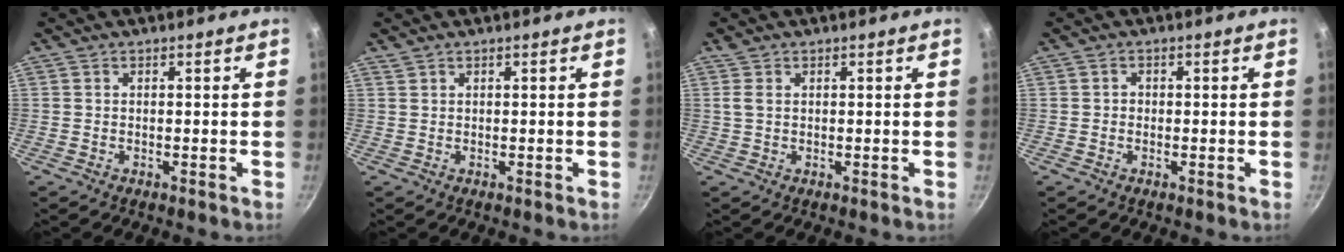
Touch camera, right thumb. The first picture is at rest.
{"total": 0.5, "force": [0.5, 0.1, 0.1], "torque": [-0.002, -0.002, 0.012]}
{"total": 1.6, "force": [0.6, 0.9, 1.2], "torque": [-0.025, 0.002, 0.014]}
{"total": 0.7, "force": [-0.2, 0.7, 0.2], "torque": [0.000, 0.002, -0.003]}